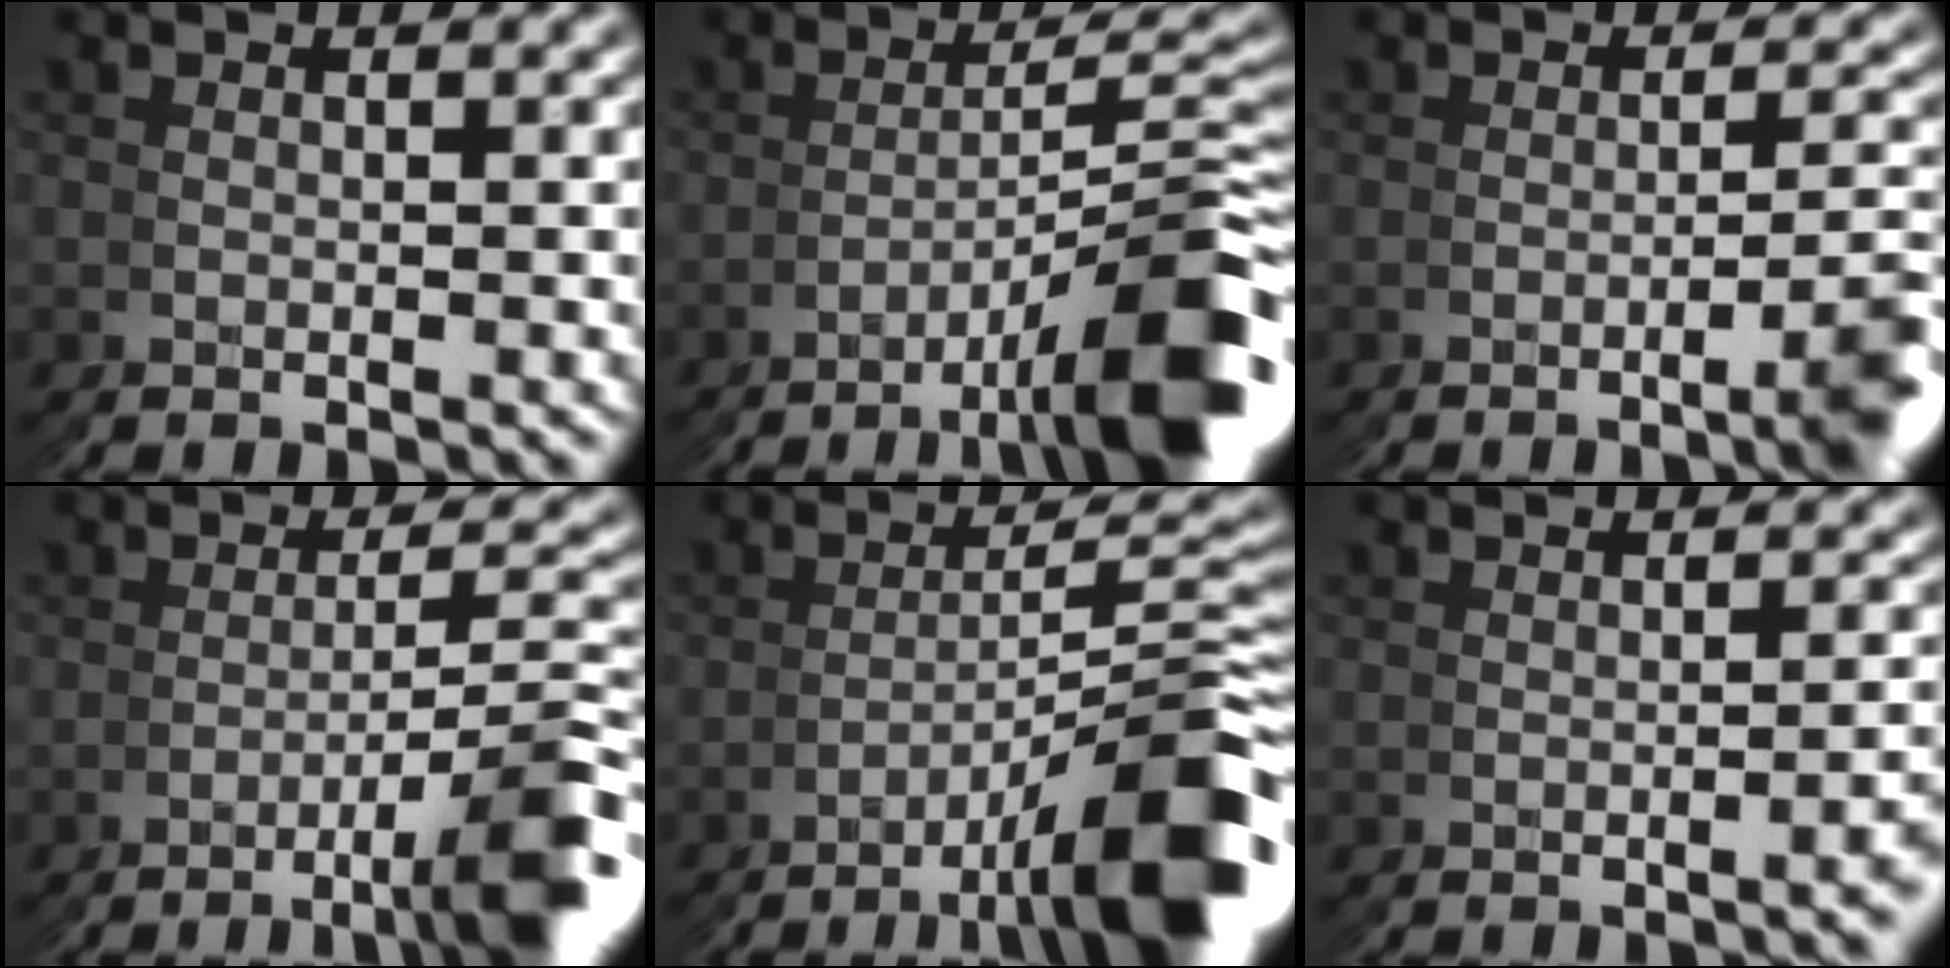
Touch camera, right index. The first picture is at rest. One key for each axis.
{"total": 8.1, "fx": -4.6, "fy": -0.4, "fz": 6.6, "tx": -0.076, "ty": 0.023, "tz": -0.072}
{"total": 3.0, "fx": -1.5, "fy": -1.5, "fz": 2.1, "tx": -0.015, "ty": 0.020, "tz": -0.033}
{"total": 5.8, "fx": -3.4, "fy": -1.7, "fz": 4.3, "tx": -0.052, "ty": 0.016, "tz": -0.059}
{"total": 8.8, "fx": -4.8, "fy": 0.1, "fz": 7.3, "tx": -0.083, "ty": 0.024, "tz": -0.074}
{"total": 1.5, "fx": -1.1, "fy": -0.3, "fz": 1.0, "tx": -0.017, "ty": 0.005, "tz": -0.015}